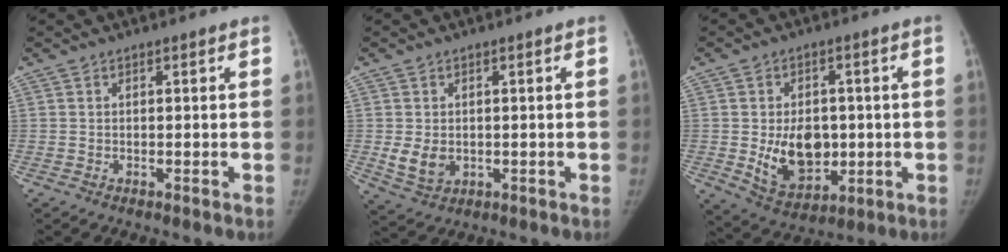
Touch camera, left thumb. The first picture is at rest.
{"total": 4.9, "force": [-0.4, 3.8, 3.1], "torque": [-0.044, -0.009, 0.007]}
{"total": 11.8, "force": [-0.8, 8.3, 8.4], "torque": [-0.094, -0.009, 0.004]}